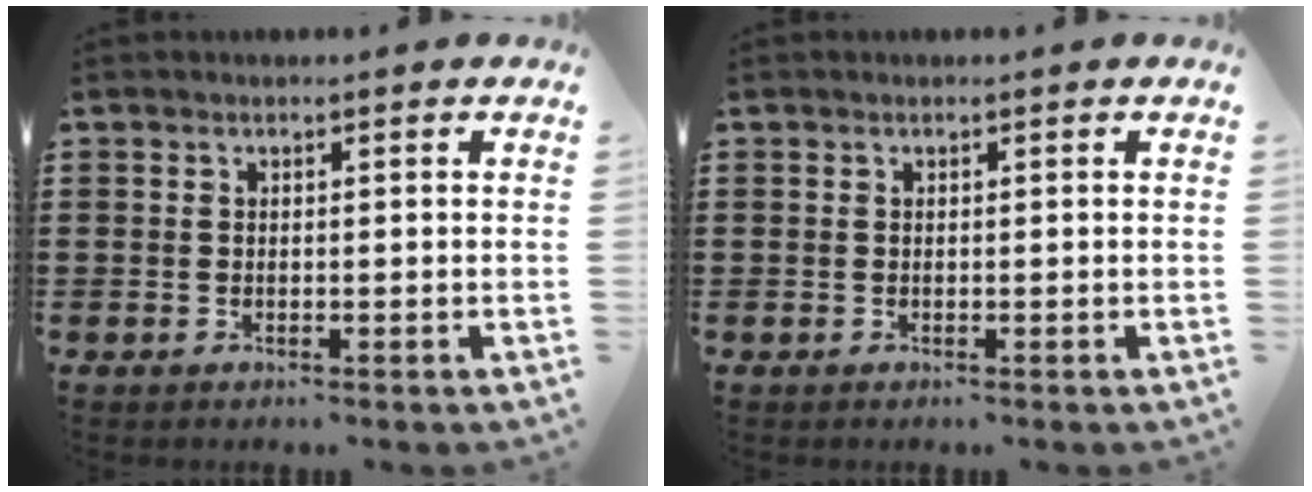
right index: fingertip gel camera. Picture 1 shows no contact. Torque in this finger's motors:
{"motor_torque": [0.00, 0.00, 0.00, 0.00]}